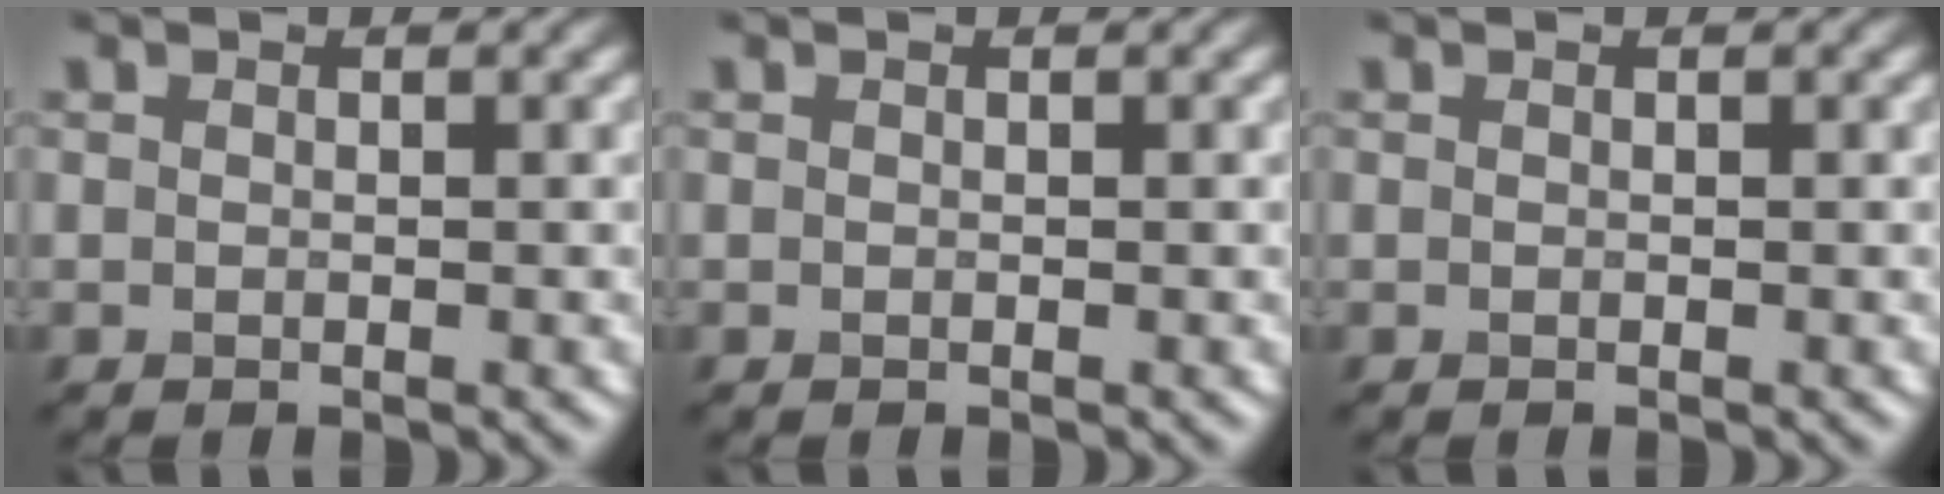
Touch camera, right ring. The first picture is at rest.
{"total": 0.0}
{"total": 0.0}